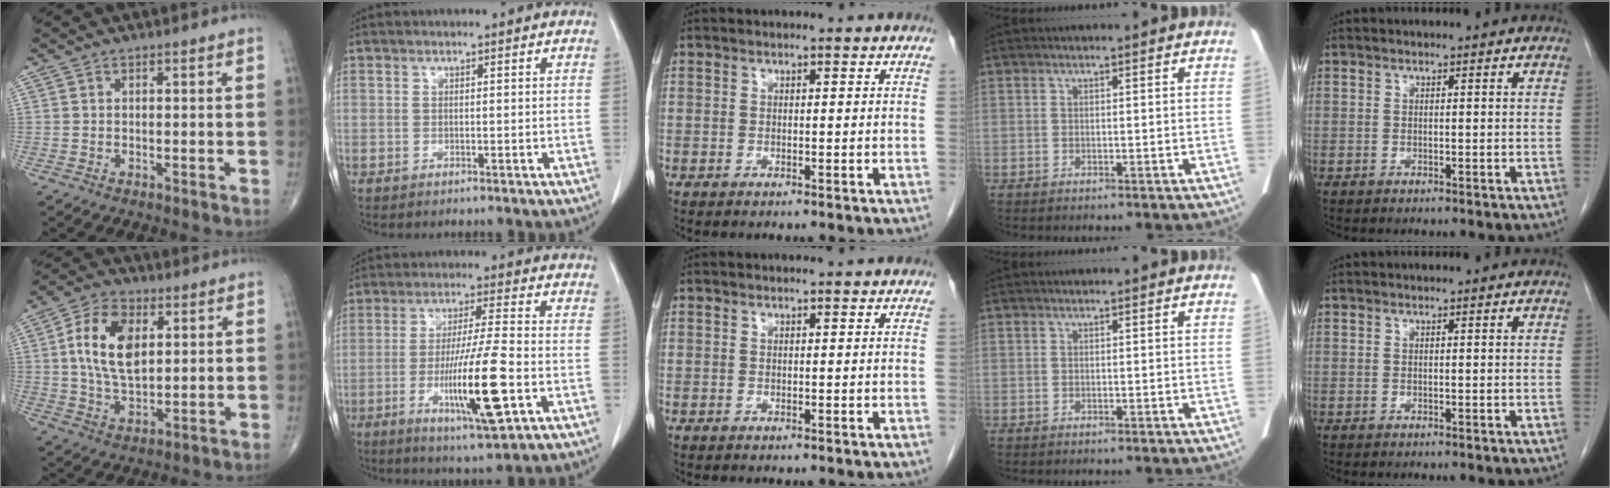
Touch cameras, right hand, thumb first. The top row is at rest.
{"thumb": {"total": 12.4, "force": [2.7, 7.1, 9.8], "torque": [-0.171, -0.003, 0.048]}, "index": {"total": 13.1, "force": [-3.9, 0.4, 12.5], "torque": [-0.229, -0.021, -0.068]}}